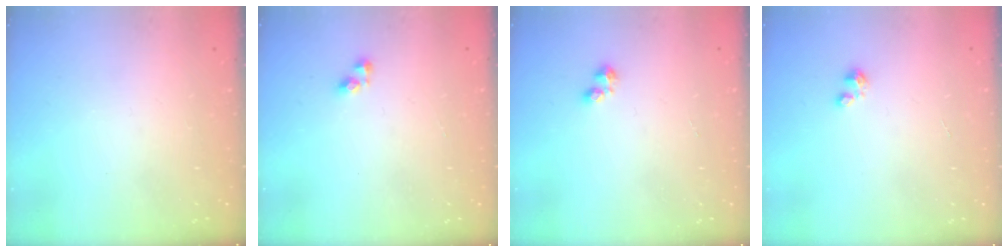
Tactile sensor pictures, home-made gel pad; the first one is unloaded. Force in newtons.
{"total": 3.8, "press": 3.7, "slide": 0.4}
{"total": 1.9, "press": 1.9, "slide": 0.2}
{"total": 1.6, "press": 1.6, "slide": 0.2}